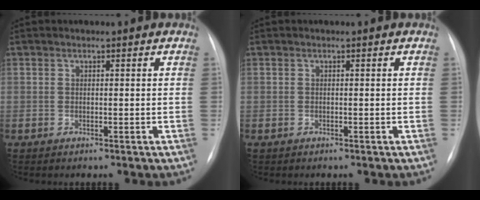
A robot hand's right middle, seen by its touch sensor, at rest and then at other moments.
{"total": 0.0}